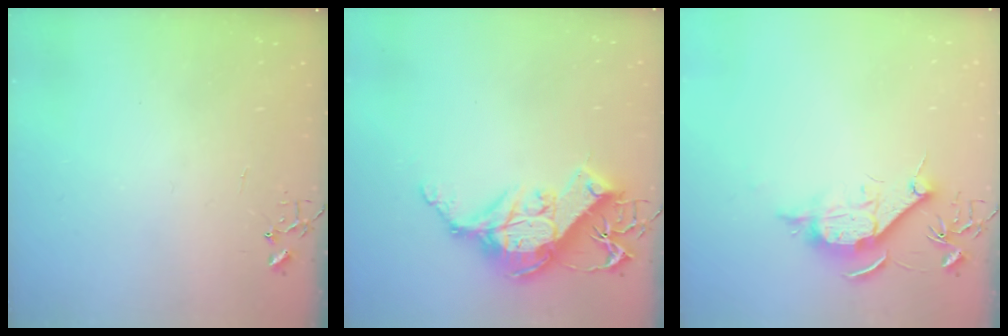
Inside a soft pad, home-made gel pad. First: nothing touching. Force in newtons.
{"total": 15.6, "press": 15.4, "slide": 2.0}
{"total": 10.4, "press": 10.4, "slide": 0.4}